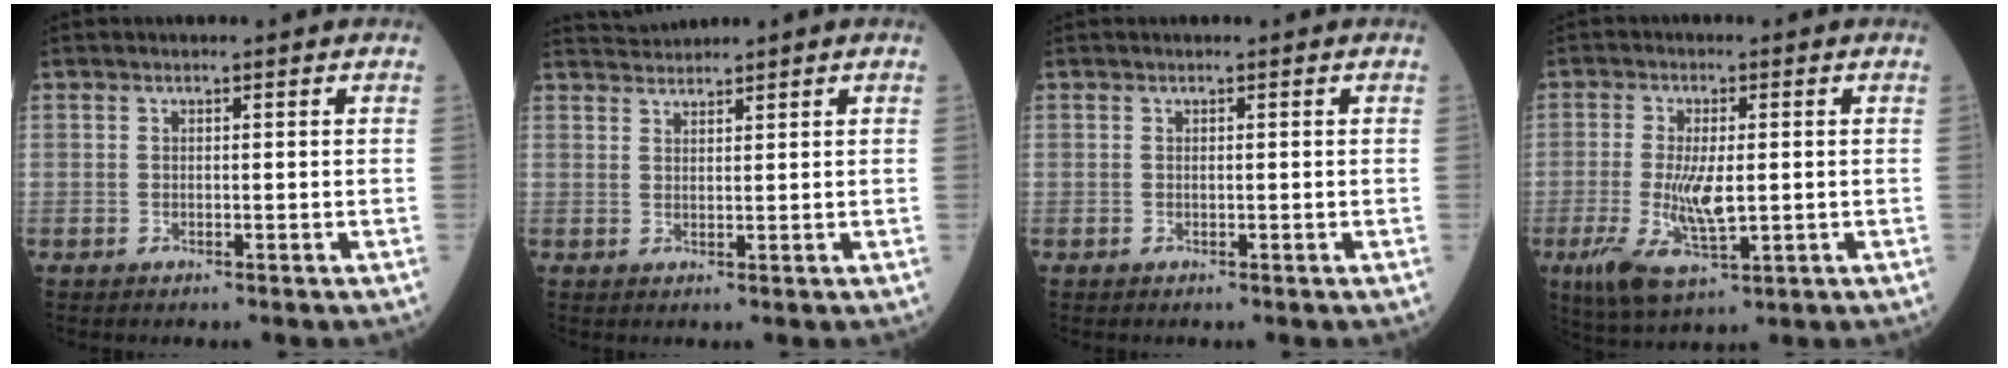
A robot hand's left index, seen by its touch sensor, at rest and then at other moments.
{"total": 2.4, "force": [2.3, -0.6, -0.3], "torque": [-0.004, 0.013, 0.055]}
{"total": 0.0}
{"total": 7.9, "force": [-1.3, 2.4, 7.4], "torque": [-0.157, -0.017, -0.017]}